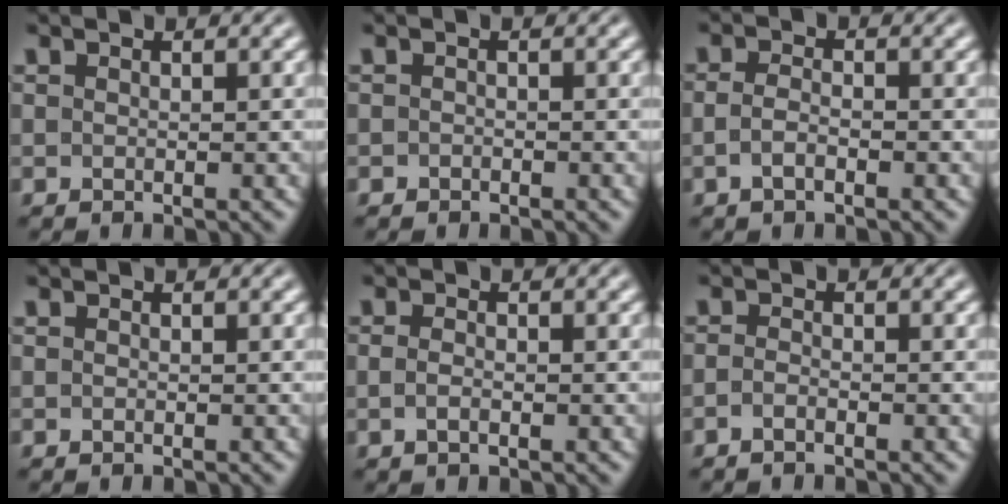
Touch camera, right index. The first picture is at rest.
{"total": 0.7, "force": [-0.6, -0.2, -0.3], "torque": [0.009, -0.009, -0.005]}
{"total": 1.6, "force": [-1.0, 0.3, 1.2], "torque": [-0.023, -0.009, -0.013]}
{"total": 0.0}
{"total": 1.0, "force": [-0.5, -0.1, 0.8], "torque": [-0.016, -0.007, -0.003]}
{"total": 1.3, "force": [-1.1, -0.5, 0.3], "torque": [-0.005, -0.008, -0.019]}